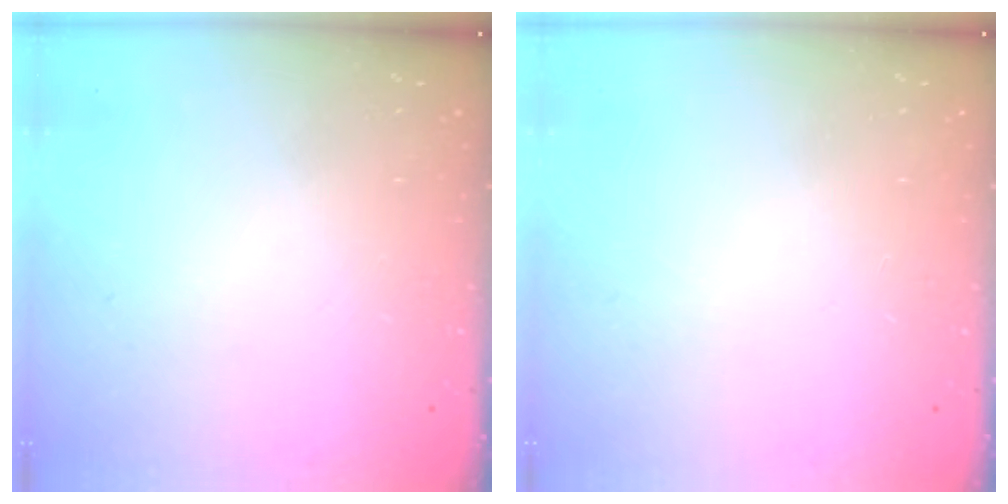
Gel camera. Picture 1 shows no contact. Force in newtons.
{"total": 0.0}